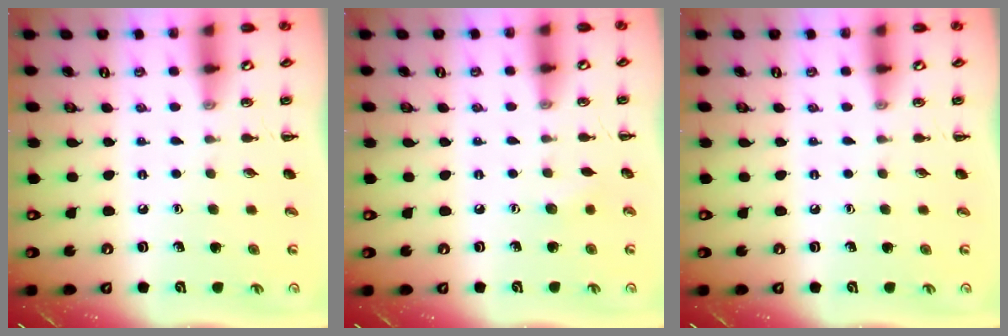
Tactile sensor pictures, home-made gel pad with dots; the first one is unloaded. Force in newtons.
{"total": 3.9, "press": 3.8, "slide": 1.0}
{"total": 0.0}